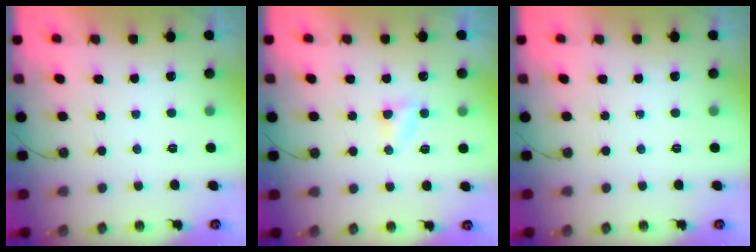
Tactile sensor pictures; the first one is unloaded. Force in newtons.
{"total": 3.0, "press": 3.0, "slide": 0.3}
{"total": 0.0}